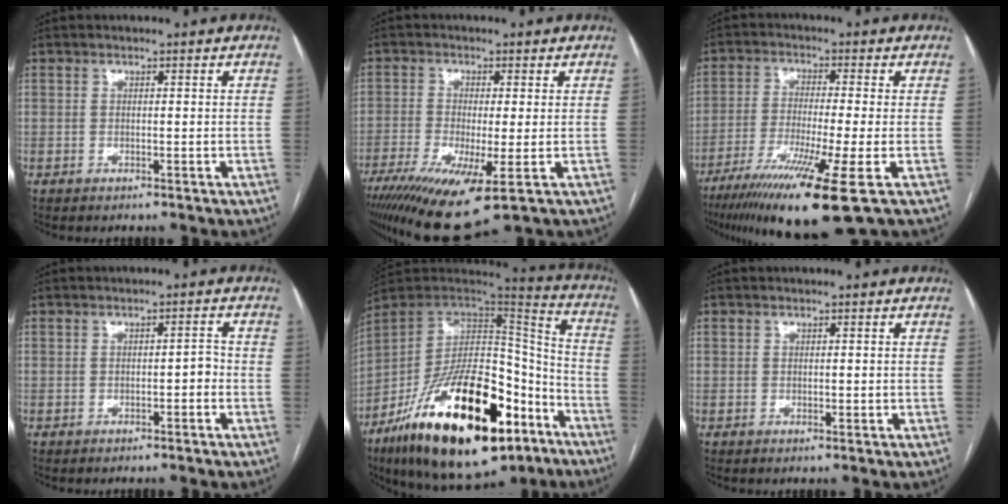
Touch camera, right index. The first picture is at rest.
{"total": 13.9, "force": [-7.1, 2.6, 11.6], "torque": [-0.208, -0.038, -0.116]}
{"total": 14.2, "force": [-8.1, -0.8, 11.6], "torque": [-0.211, -0.041, -0.139]}
{"total": 1.9, "force": [-0.6, 0.7, 1.7], "torque": [-0.020, 0.005, -0.009]}
{"total": 32.6, "force": [-17.3, 12.5, 24.6], "torque": [-0.401, -0.009, -0.275]}
{"total": 0.7, "force": [0.1, 0.5, 0.5], "torque": [-0.007, -0.001, 0.004]}